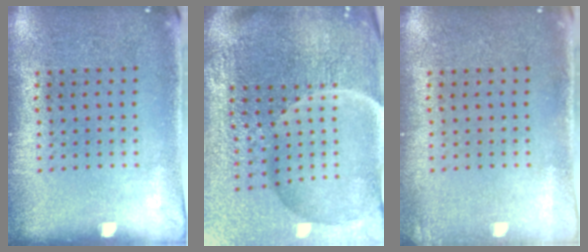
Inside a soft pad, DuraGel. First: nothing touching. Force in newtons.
{"total": 6.9, "press": 6.2, "slide": 3.2}
{"total": 0.7, "press": 0.7, "slide": 0.1}